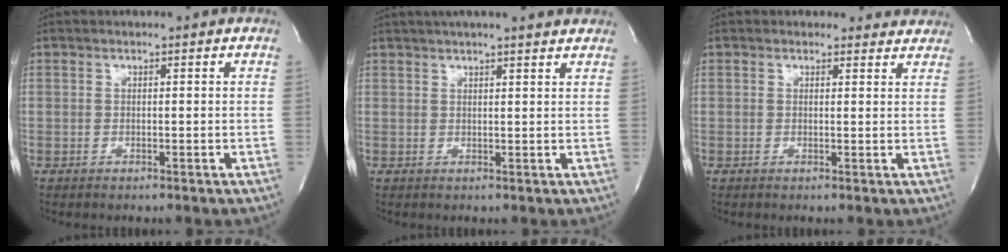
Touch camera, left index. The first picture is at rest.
{"total": 11.8, "force": [10.3, 1.2, 5.6], "torque": [-0.087, 0.031, 0.130]}
{"total": 4.6, "force": [4.1, 2.0, -0.1], "torque": [0.018, 0.000, 0.028]}